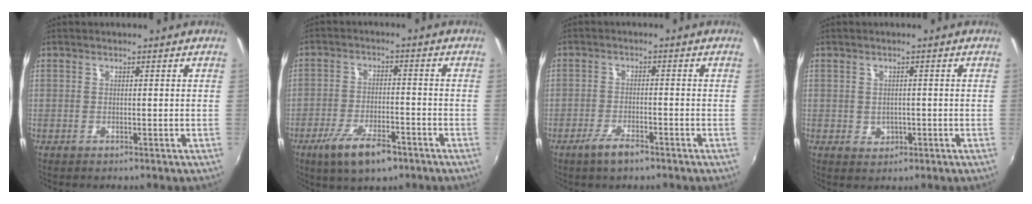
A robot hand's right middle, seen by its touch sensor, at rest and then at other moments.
{"total": 9.6, "force": [-6.1, 3.3, 6.7], "torque": [-0.146, -0.017, -0.103]}
{"total": 4.3, "force": [-3.1, 1.2, 2.7], "torque": [-0.067, -0.005, -0.059]}
{"total": 2.3, "force": [-0.3, 2.1, 0.9], "torque": [-0.014, 0.002, 0.000]}